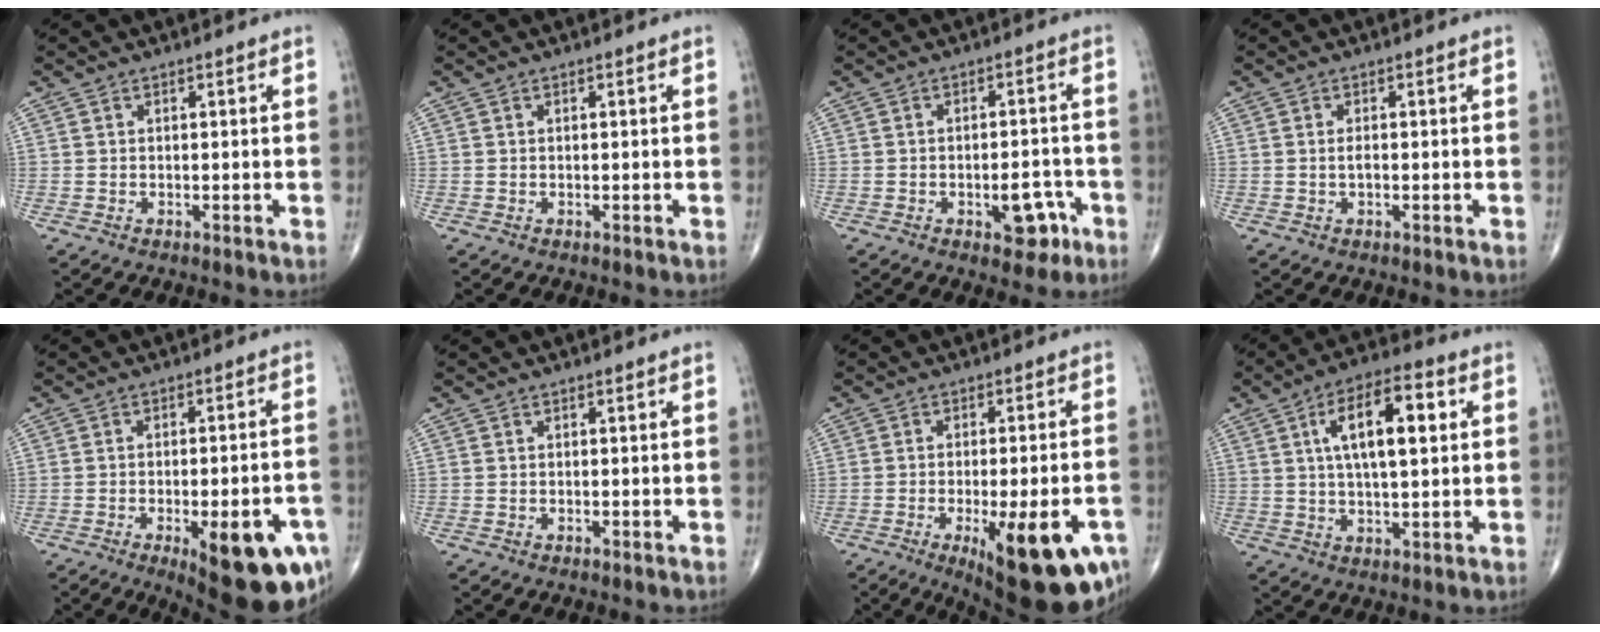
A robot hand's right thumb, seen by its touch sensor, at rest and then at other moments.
{"total": 0.0}
{"total": 6.4, "force": [-2.8, 3.4, 4.7], "torque": [-0.042, 0.022, -0.033]}
{"total": 1.3, "force": [-0.1, 0.6, 1.2], "torque": [-0.023, -0.001, -0.001]}
{"total": 18.1, "force": [-7.7, 6.1, 15.1], "torque": [-0.143, 0.018, -0.087]}
{"total": 0.0}
{"total": 18.8, "force": [-7.9, 5.9, 16.0], "torque": [-0.171, 0.003, -0.096]}
{"total": 13.1, "force": [3.4, 5.1, 11.6], "torque": [-0.184, 0.010, 0.051]}